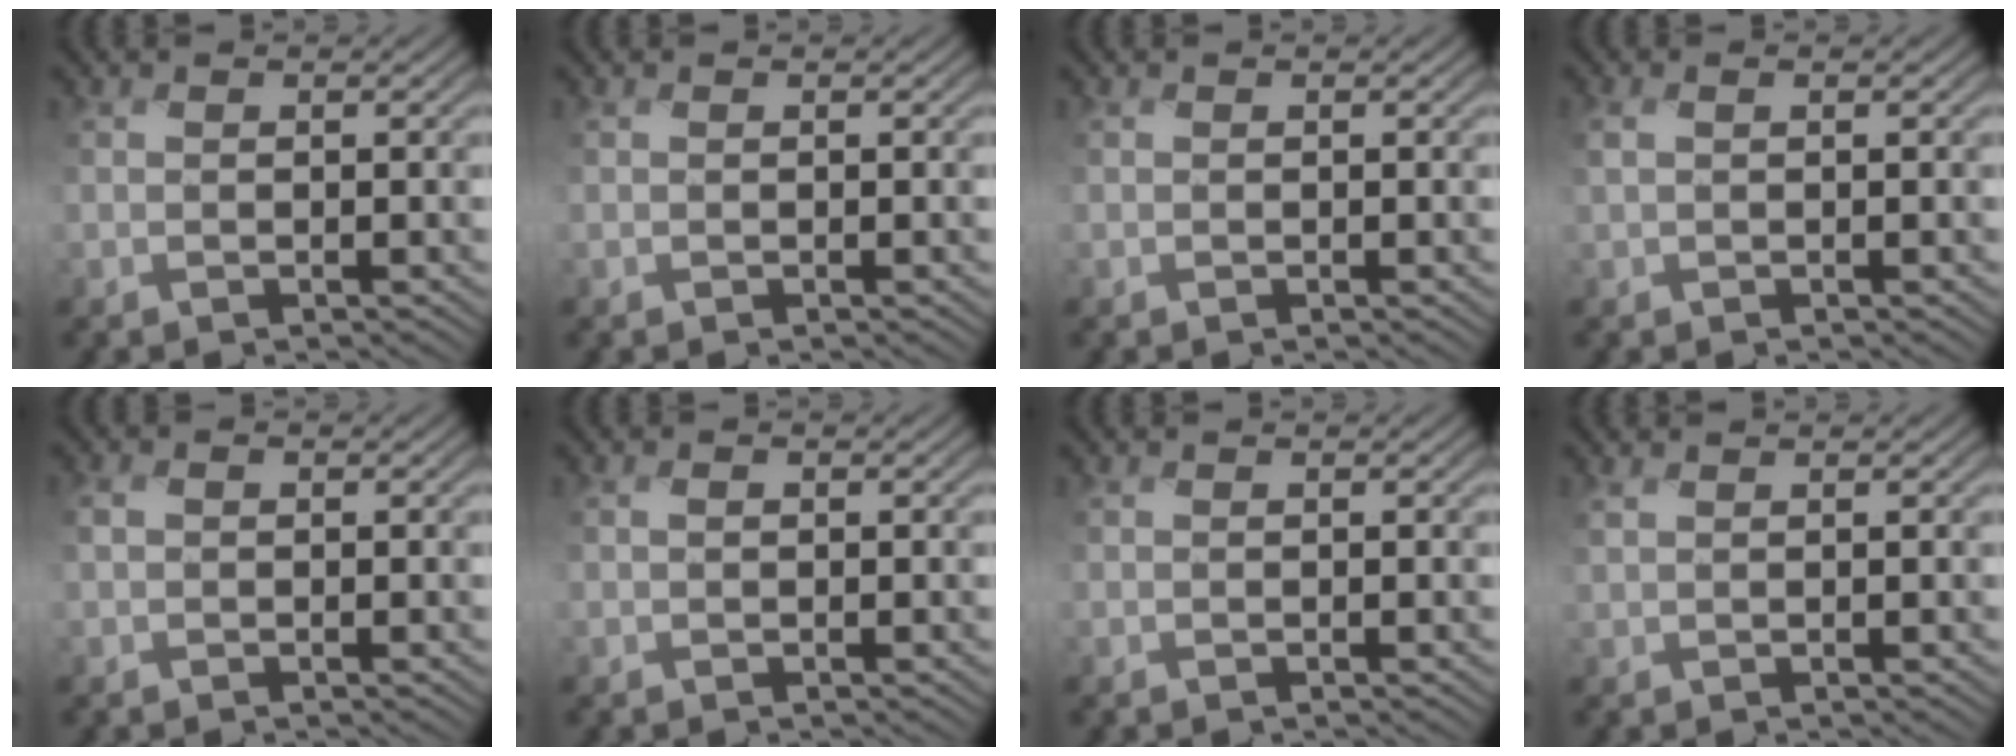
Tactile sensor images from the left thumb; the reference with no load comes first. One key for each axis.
{"total": 0.0}
{"total": 0.0}
{"total": 1.5, "fx": 0.5, "fy": 0.4, "fz": 1.3, "tx": -0.031, "ty": 0.007, "tz": 0.009}
{"total": 1.3, "fx": 0.1, "fy": 1.0, "fz": 0.8, "tx": -0.018, "ty": 0.004, "tz": -0.003}
{"total": 0.5, "fx": 0.1, "fy": 0.4, "fz": 0.4, "tx": -0.009, "ty": 0.001, "tz": 0.001}
{"total": 0.0}
{"total": 1.1, "fx": 0.9, "fy": 0.2, "fz": 0.7, "tx": -0.024, "ty": 0.003, "tz": 0.021}